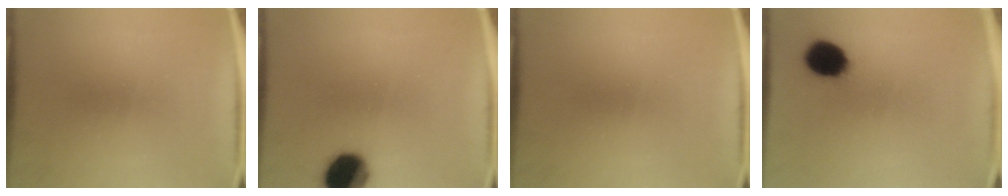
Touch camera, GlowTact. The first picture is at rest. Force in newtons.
{"total": 11.3}
{"total": 0.0}
{"total": 10.6}